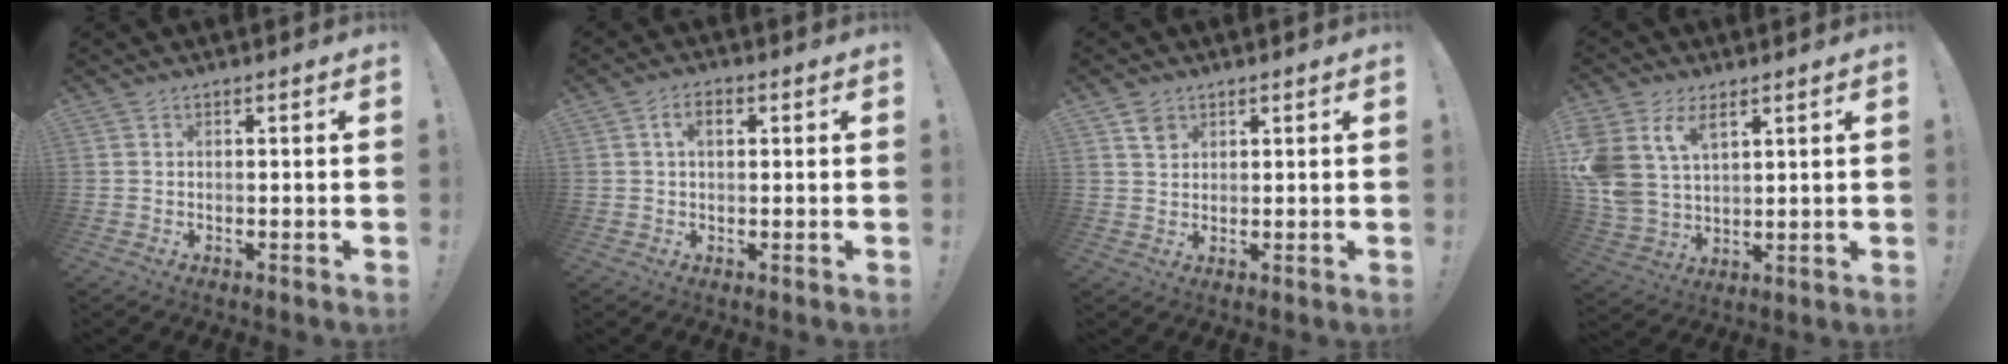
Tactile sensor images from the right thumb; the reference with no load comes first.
{"total": 4.1, "force": [1.0, 2.4, 3.2], "torque": [-0.051, 0.006, 0.014]}
{"total": 2.7, "force": [1.8, 2.0, 0.4], "torque": [0.005, -0.009, 0.032]}
{"total": 11.9, "force": [6.2, 7.7, 6.7], "torque": [-0.149, -0.029, 0.123]}